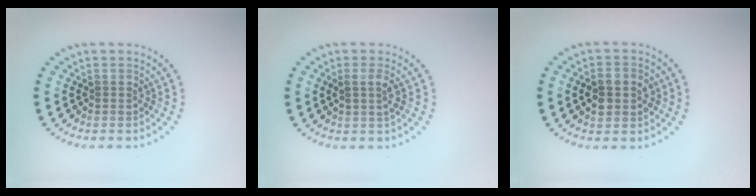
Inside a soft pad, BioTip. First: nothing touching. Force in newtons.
{"total": 1.4, "press": 1.2, "slide": 0.6}
{"total": 3.8, "press": 3.8, "slide": 0.2}